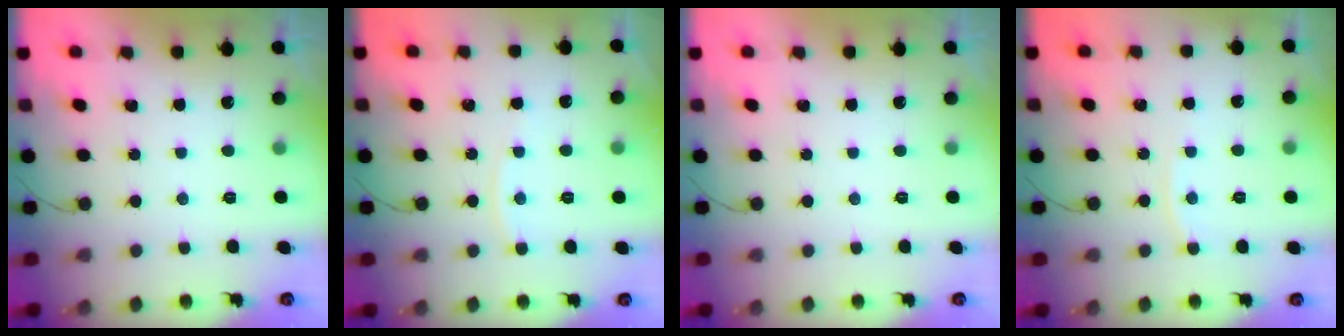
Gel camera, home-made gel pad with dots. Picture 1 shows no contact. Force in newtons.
{"total": 2.8, "press": 2.7, "slide": 0.4}
{"total": 0.0}
{"total": 3.9, "press": 3.8, "slide": 0.6}